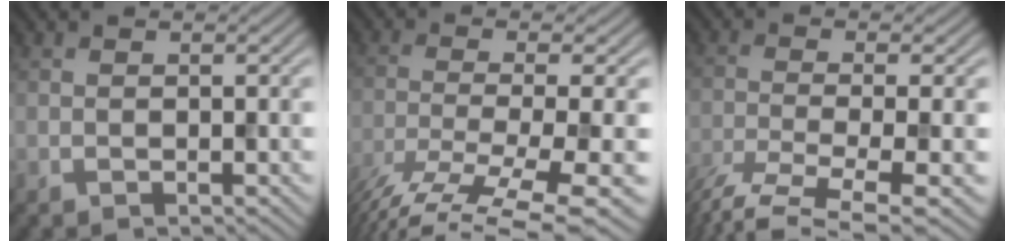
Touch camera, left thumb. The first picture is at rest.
{"total": 11.6, "force": [-7.9, 2.4, 8.1], "torque": [-0.162, -0.018, -0.120]}
{"total": 8.1, "force": [-5.4, 1.6, 5.8], "torque": [-0.115, -0.018, -0.095]}